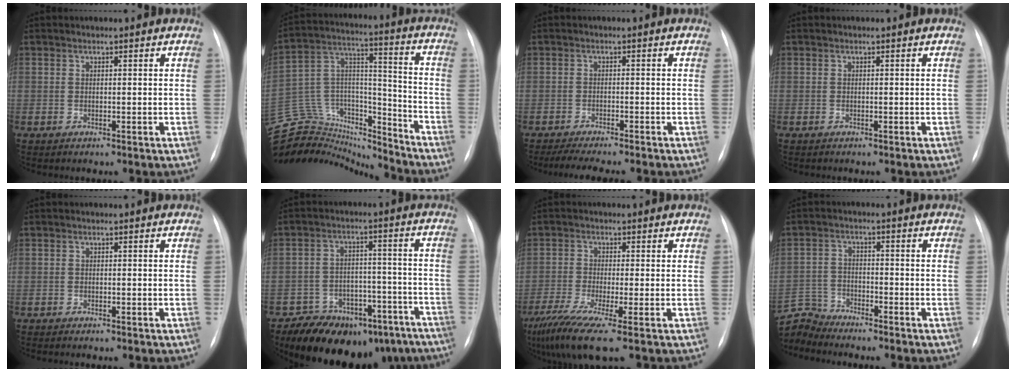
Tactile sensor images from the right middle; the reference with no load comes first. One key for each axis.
{"total": 22.8, "fx": -21.7, "fy": 5.5, "fz": 4.5, "tx": -0.109, "ty": 0.055, "tz": -0.349}
{"total": 7.7, "fx": -6.6, "fy": 0.6, "fz": 4.0, "tx": -0.054, "ty": -0.012, "tz": -0.099}
{"total": 0.0}
{"total": 0.8, "fx": -0.7, "fy": -0.1, "fz": 0.4, "tx": -0.006, "ty": -0.003, "tz": -0.011}
{"total": 18.5, "fx": -15.6, "fy": 8.6, "fz": 5.3, "tx": -0.049, "ty": 0.043, "tz": -0.204}
{"total": 6.9, "fx": -4.1, "fy": 0.4, "fz": 5.5, "tx": -0.103, "ty": -0.022, "tz": -0.077}
{"total": 6.1, "fx": -6.1, "fy": -0.1, "fz": -1.0, "tx": 0.012, "ty": 0.005, "tz": -0.120}